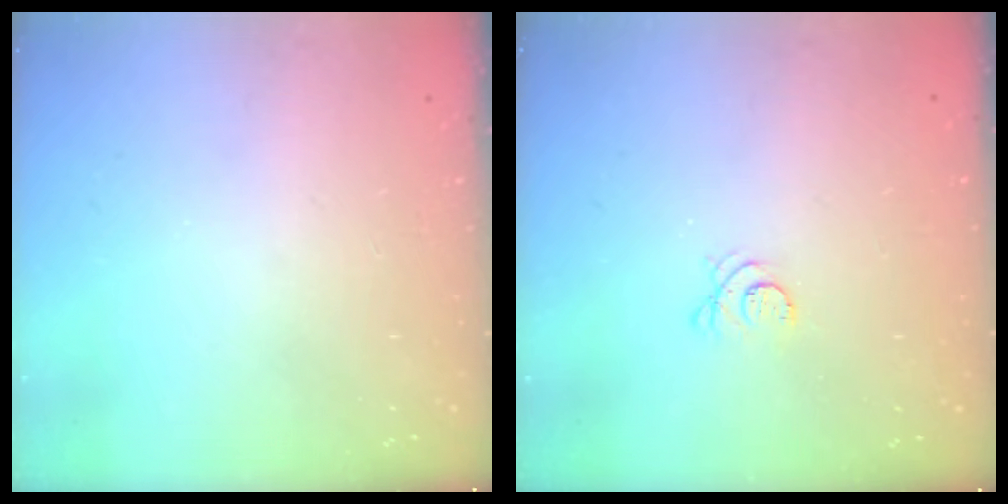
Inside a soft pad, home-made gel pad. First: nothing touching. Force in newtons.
{"total": 3.9, "press": 3.8, "slide": 0.6}